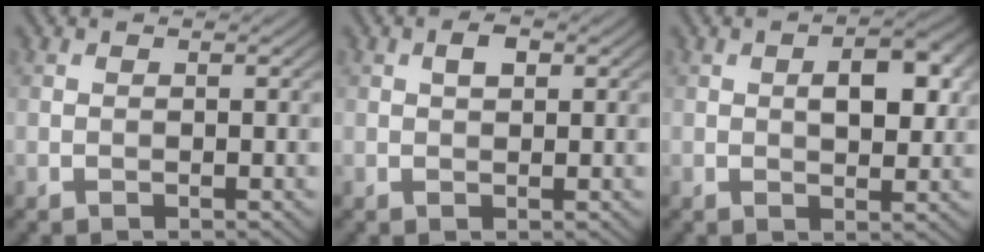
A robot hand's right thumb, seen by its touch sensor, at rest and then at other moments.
{"total": 1.9, "force": [0.6, 0.9, 1.5], "torque": [-0.025, 0.003, 0.009]}
{"total": 5.3, "force": [1.0, 2.6, 4.5], "torque": [-0.066, 0.002, 0.014]}